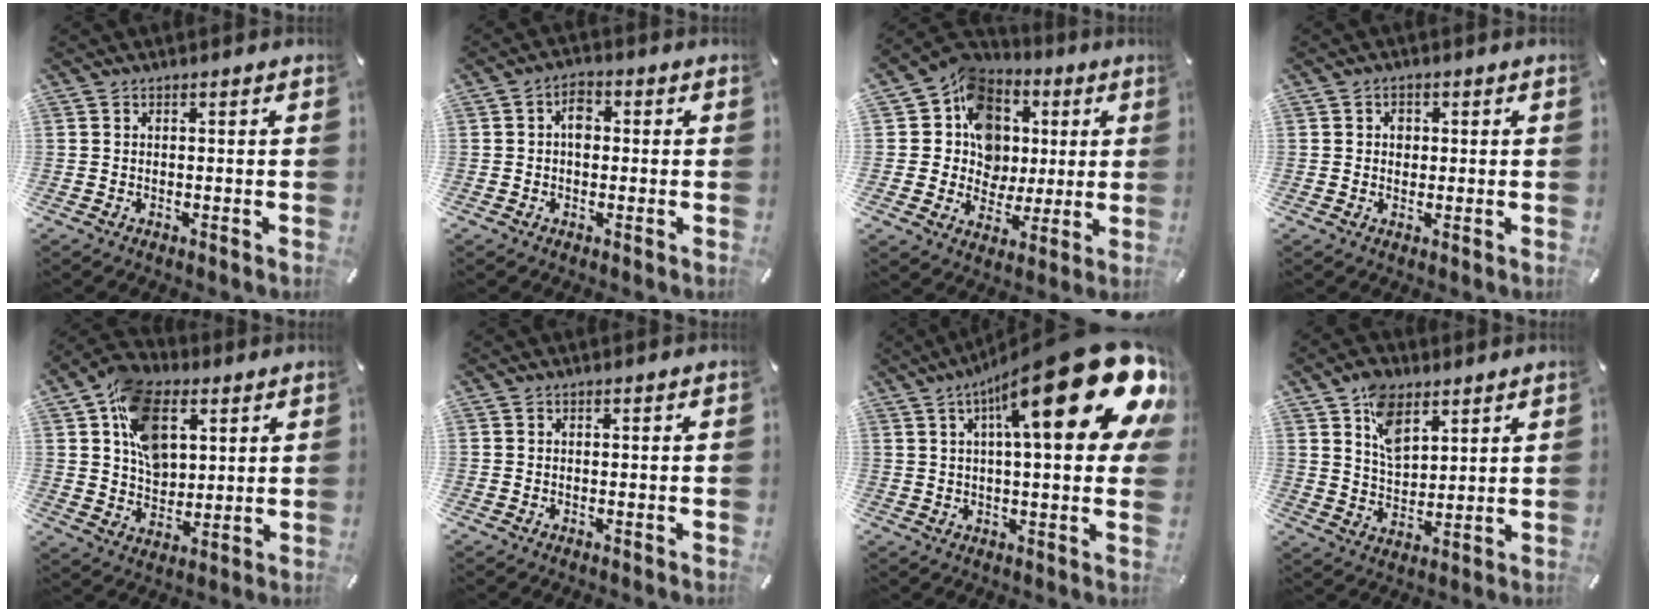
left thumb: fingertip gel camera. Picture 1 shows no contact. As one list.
[{"total": 4.2, "force": [0.1, 2.8, 3.1], "torque": [-0.043, 0.006, -0.003]}, {"total": 13.5, "force": [2.4, 12.6, 4.1], "torque": [-0.071, -0.020, 0.052]}, {"total": 2.2, "force": [0.2, 2.0, 1.0], "torque": [-0.006, 0.001, -0.004]}, {"total": 14.6, "force": [5.4, 10.2, 8.9], "torque": [-0.153, -0.002, 0.102]}, {"total": 0.0}, {"total": 29.3, "force": [12.9, 7.4, 25.2], "torque": [-0.382, -0.081, 0.205]}, {"total": 9.7, "force": [5.3, 6.0, 5.4], "torque": [-0.099, -0.013, 0.099]}]